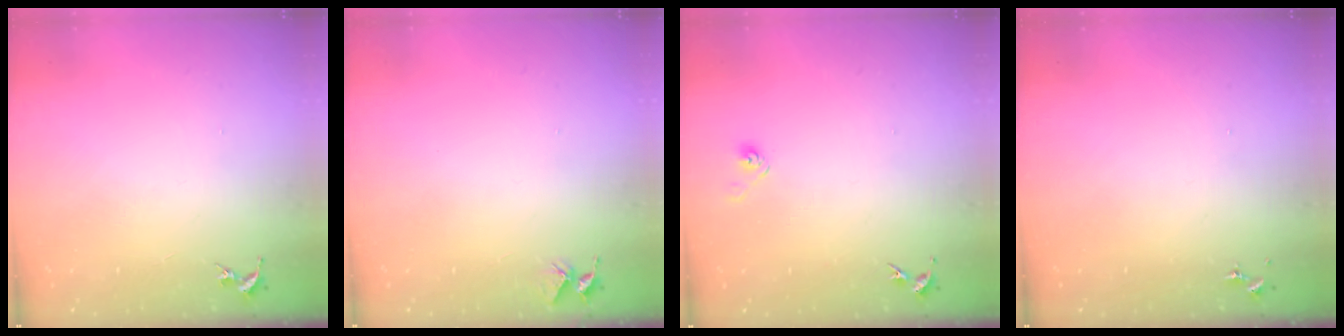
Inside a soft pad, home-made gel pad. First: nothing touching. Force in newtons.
{"total": 4.0, "press": 4.0, "slide": 0.3}
{"total": 2.9, "press": 2.8, "slide": 0.8}
{"total": 0.0}